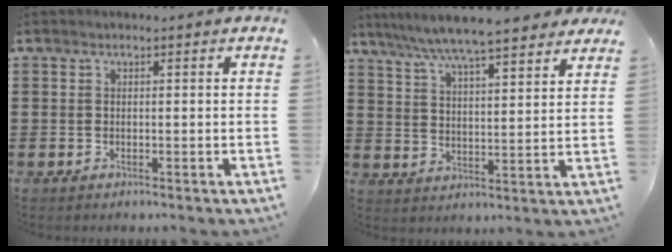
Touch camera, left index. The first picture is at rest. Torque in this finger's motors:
{"motor_torque": [1.81, -0.33, 0.54, 0.21]}